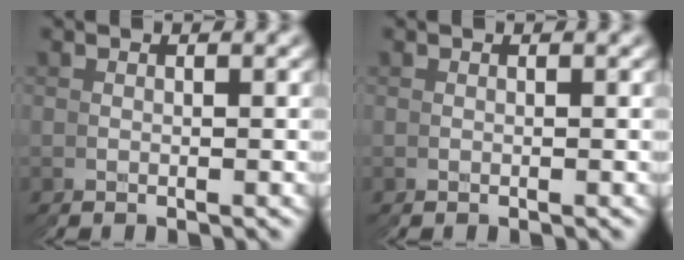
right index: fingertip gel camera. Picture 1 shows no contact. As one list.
[{"total": 0.0}]